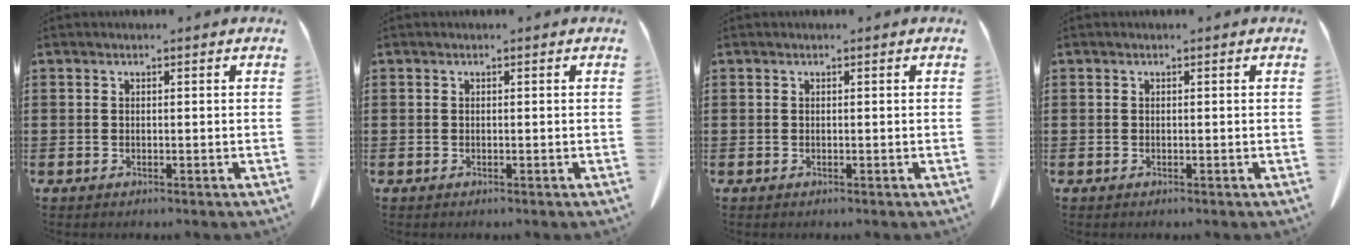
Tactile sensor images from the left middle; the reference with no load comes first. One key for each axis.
{"total": 0.0}
{"total": 0.0}
{"total": 0.0}